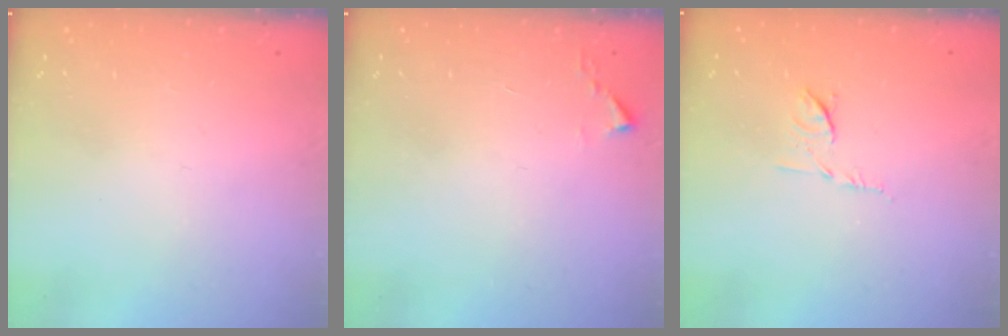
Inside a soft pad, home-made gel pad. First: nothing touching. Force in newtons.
{"total": 2.4, "press": 2.4, "slide": 0.3}
{"total": 6.6, "press": 6.5, "slide": 0.9}